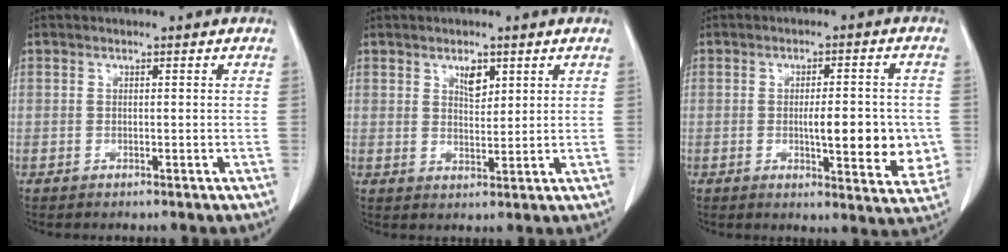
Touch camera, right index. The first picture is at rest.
{"total": 3.2, "force": [1.8, 1.5, 2.1], "torque": [-0.036, -0.003, 0.035]}
{"total": 10.1, "force": [-1.1, 2.8, 9.7], "torque": [-0.122, -0.006, -0.008]}